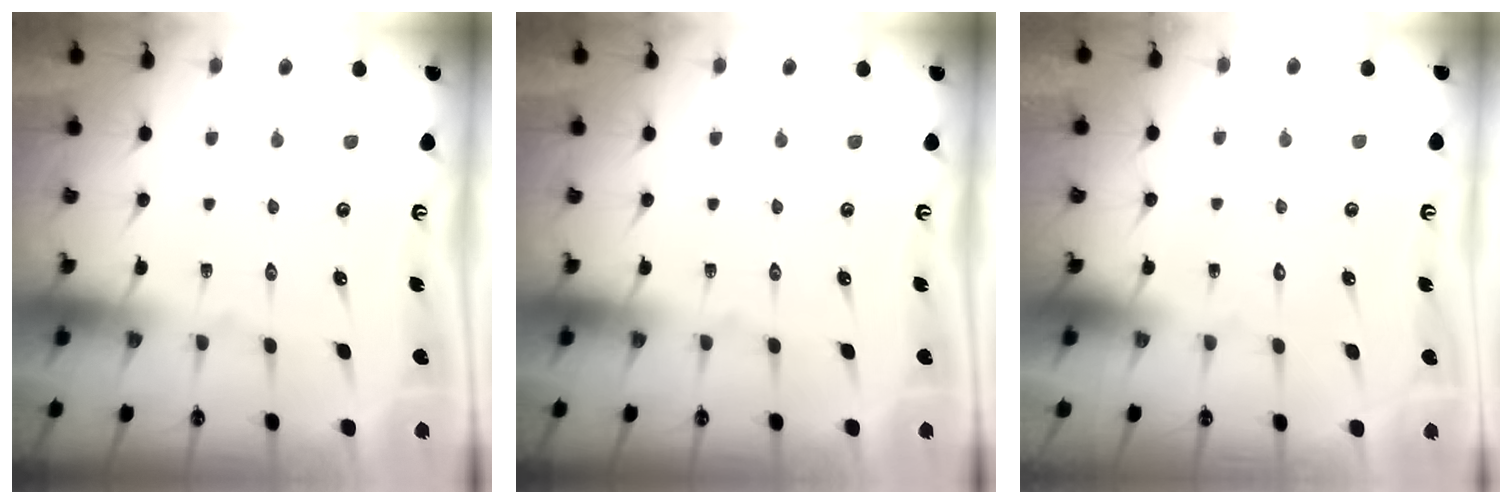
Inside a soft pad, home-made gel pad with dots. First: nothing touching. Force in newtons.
{"total": 0.0}
{"total": 1.6, "press": 1.6, "slide": 0.1}